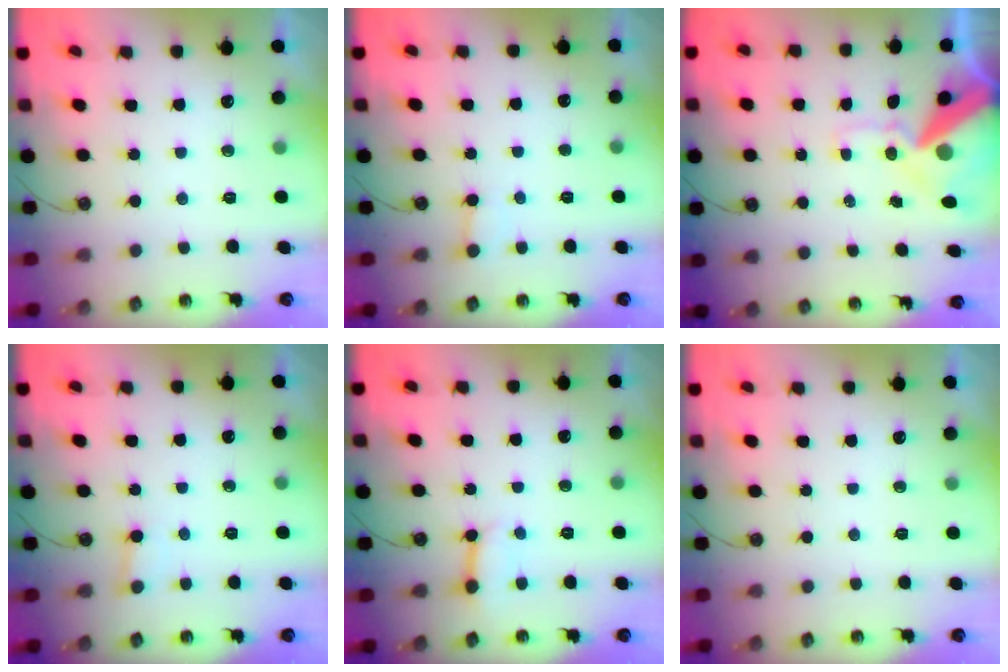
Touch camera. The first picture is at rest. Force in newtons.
{"total": 2.8, "press": 2.8, "slide": 0.4}
{"total": 17.3, "press": 17.1, "slide": 2.6}
{"total": 2.7, "press": 2.7, "slide": 0.2}
{"total": 4.6, "press": 4.5, "slide": 0.6}
{"total": 0.0}